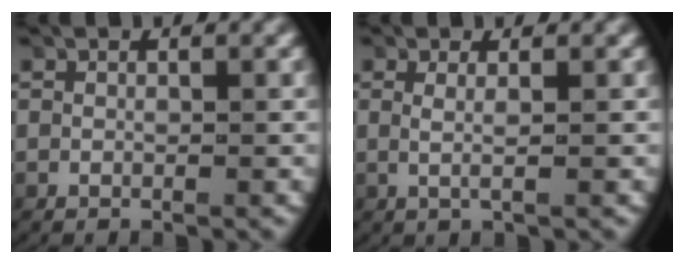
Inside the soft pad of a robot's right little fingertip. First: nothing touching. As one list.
[{"total": 1.5, "force": [0.3, -0.1, 1.4], "torque": [-0.039, -0.009, 0.010]}]